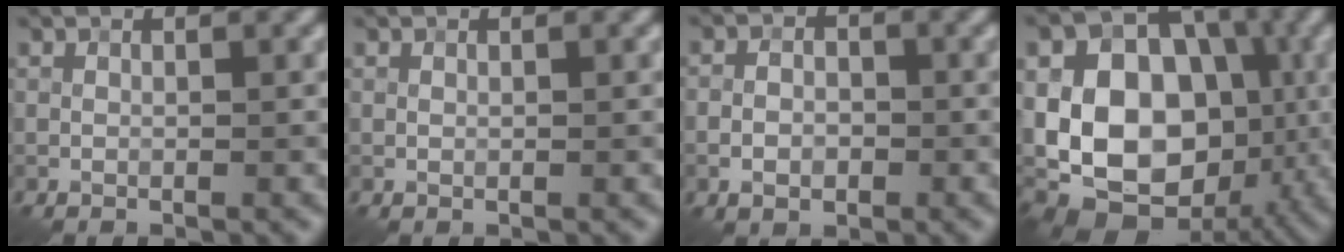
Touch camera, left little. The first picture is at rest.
{"total": 0.0}
{"total": 2.6, "force": [-0.9, 1.8, 1.5], "torque": [-0.024, 0.001, -0.019]}
{"total": 16.7, "force": [-1.3, 12.6, 10.9], "torque": [-0.183, 0.012, -0.031]}